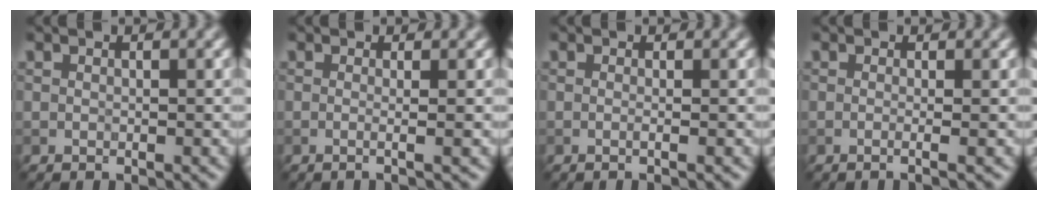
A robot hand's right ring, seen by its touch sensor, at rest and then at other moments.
{"total": 3.1, "force": [0.6, 1.6, 2.6], "torque": [-0.009, 0.004, -0.026]}
{"total": 1.9, "force": [0.3, 1.0, 1.6], "torque": [-0.001, -0.005, -0.019]}
{"total": 2.5, "force": [0.3, 1.3, 2.1], "torque": [-0.008, -0.004, -0.023]}